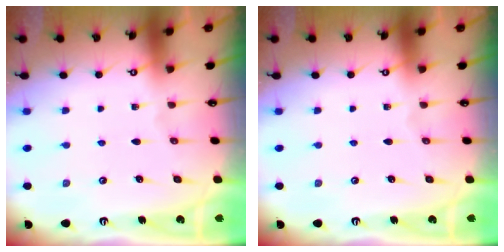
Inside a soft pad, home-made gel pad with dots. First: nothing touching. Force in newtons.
{"total": 0.0}